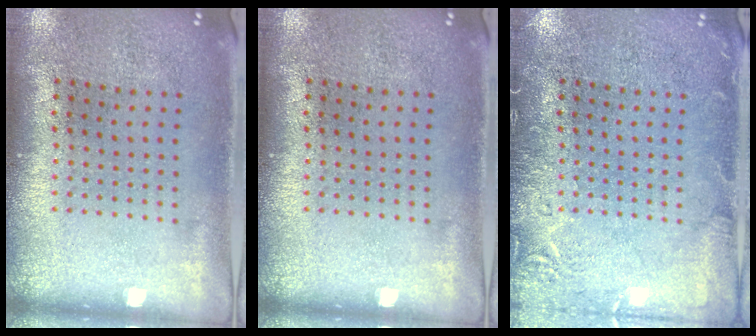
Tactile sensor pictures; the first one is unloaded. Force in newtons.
{"total": 0.0}
{"total": 2.7, "press": 2.7, "slide": 0.5}